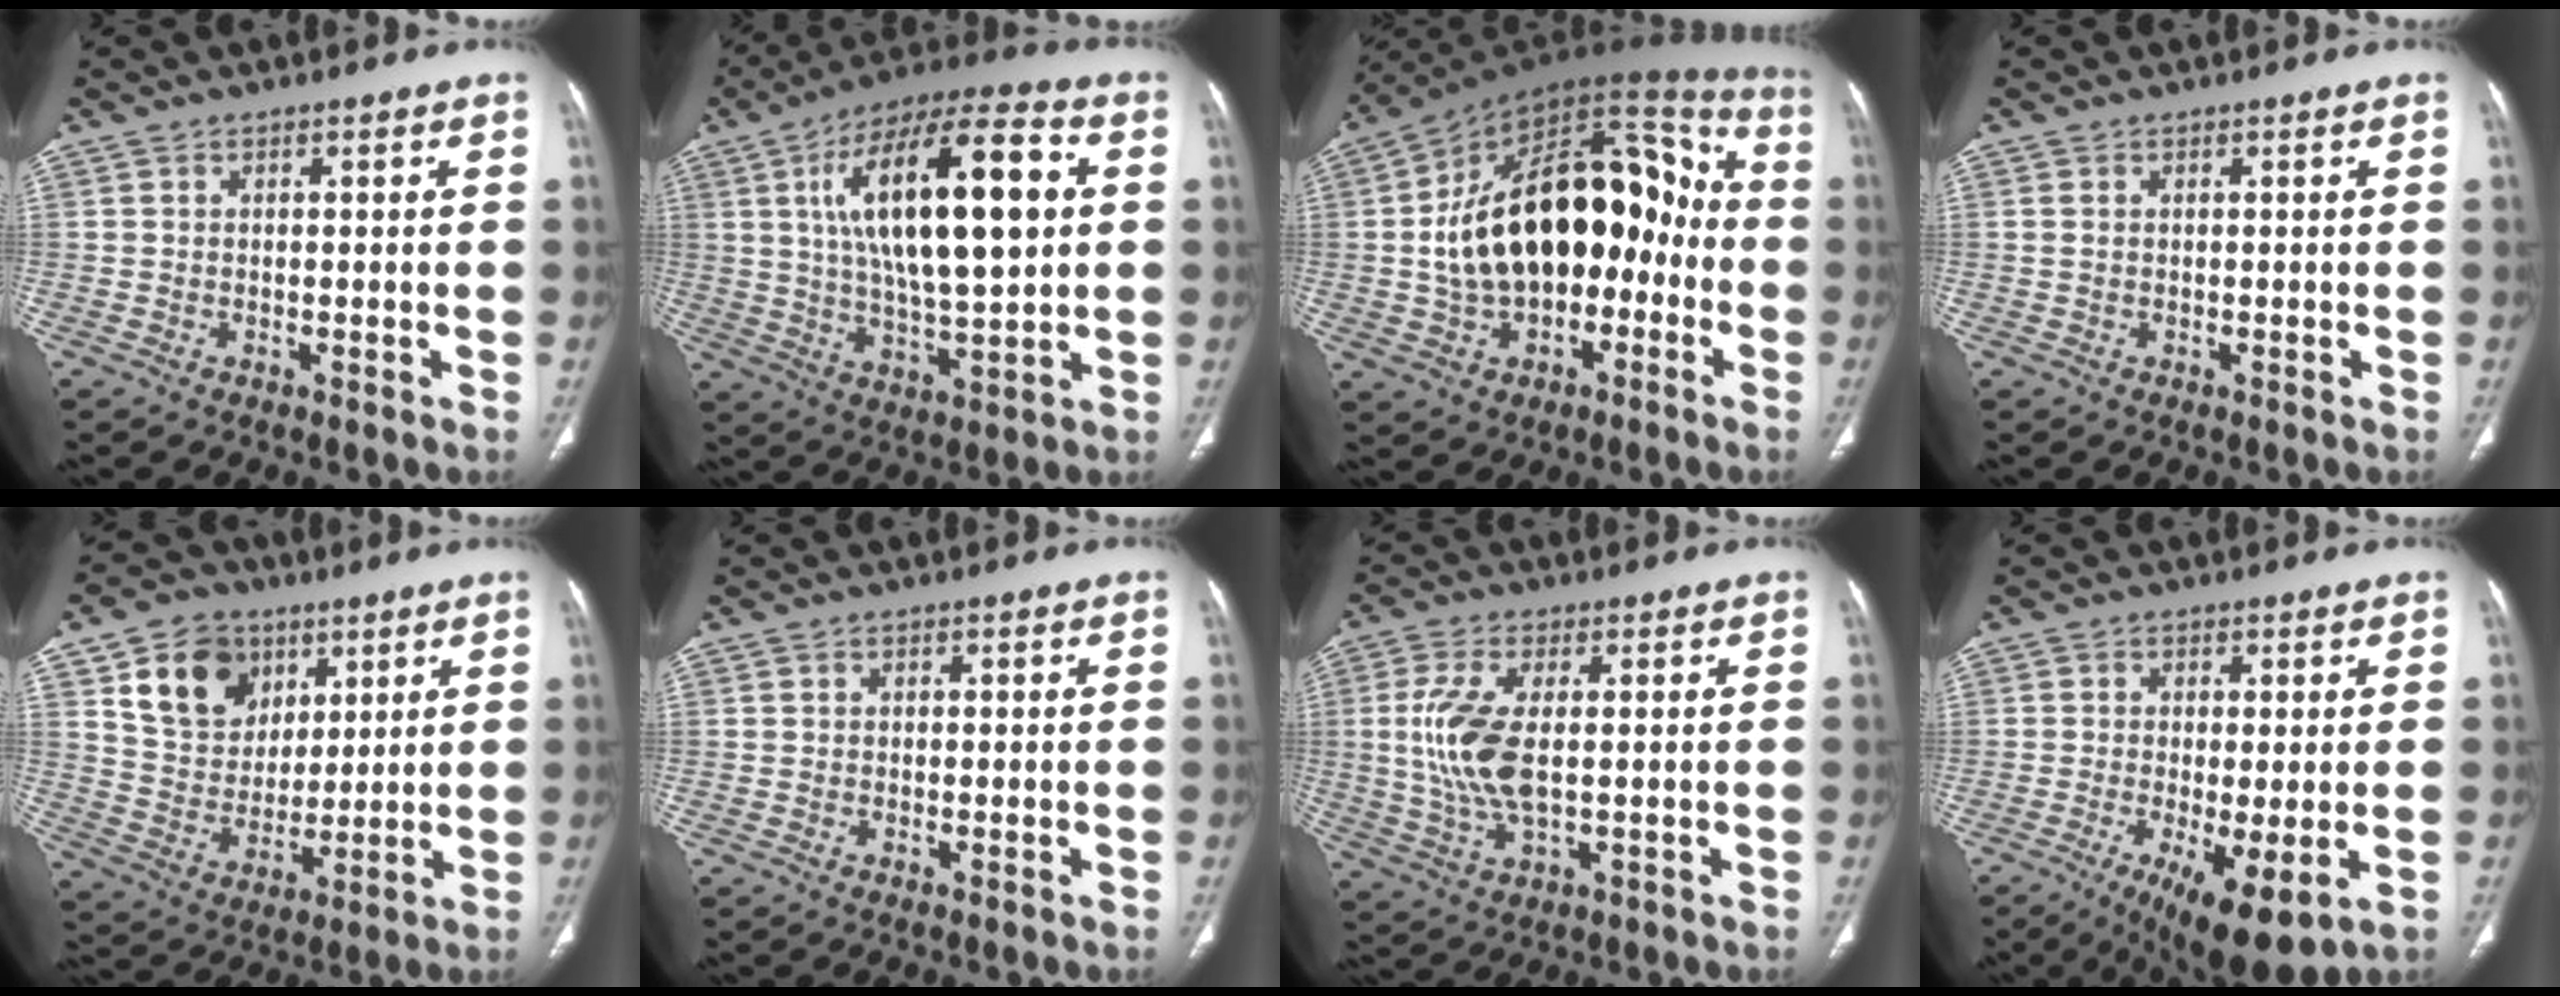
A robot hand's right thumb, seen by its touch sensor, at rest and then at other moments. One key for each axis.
{"total": 23.7, "fx": 4.8, "fy": 8.6, "fz": 21.5, "tx": -0.355, "ty": 0.007, "tz": 0.075}
{"total": 25.8, "fx": -2.4, "fy": 15.4, "fz": 20.5, "tx": -0.307, "ty": 0.050, "tz": -0.036}
{"total": 0.6, "fx": 0.1, "fy": 0.3, "fz": 0.4, "tx": -0.013, "ty": 0.007, "tz": 0.005}
{"total": 13.7, "fx": 6.4, "fy": 10.5, "fz": 5.9, "tx": -0.072, "ty": -0.021, "tz": 0.123}
{"total": 0.0}
{"total": 10.7, "fx": 0.6, "fy": 4.7, "fz": 9.6, "tx": -0.220, "ty": -0.007, "tz": 0.017}
{"total": 10.6, "fx": -3.5, "fy": 3.2, "fz": 9.4, "tx": -0.158, "ty": -0.020, "tz": -0.048}